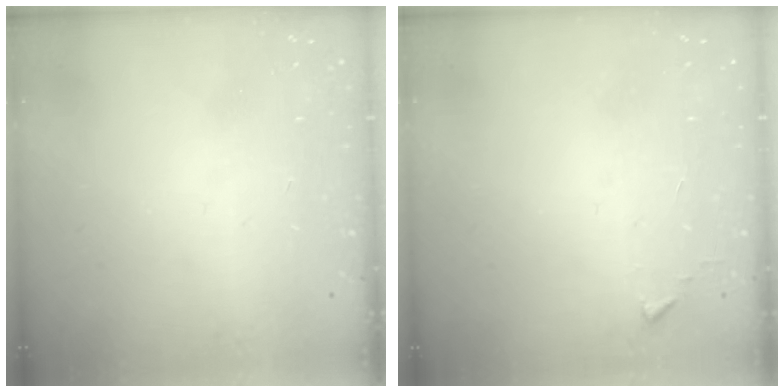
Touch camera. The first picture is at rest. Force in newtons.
{"total": 2.7, "press": 2.7, "slide": 0.5}